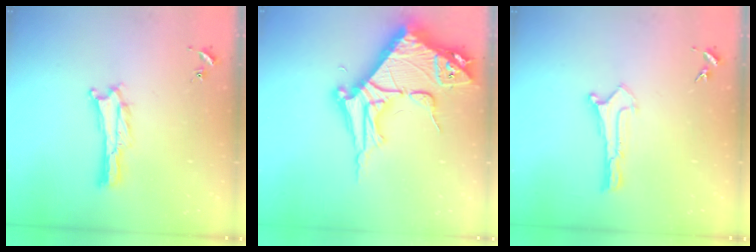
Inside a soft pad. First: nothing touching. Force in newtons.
{"total": 10.6, "press": 10.6, "slide": 1.1}
{"total": 0.0}